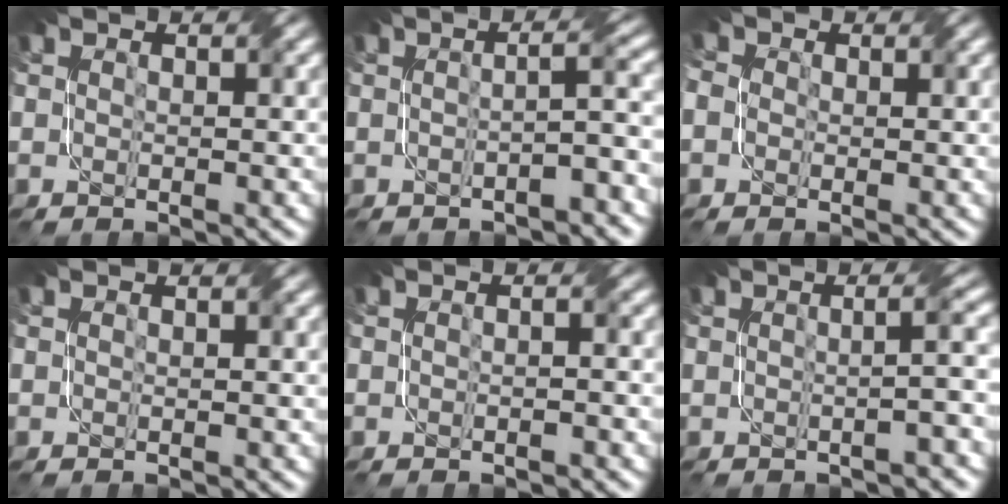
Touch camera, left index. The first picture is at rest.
{"total": 3.4, "force": [-1.6, 0.4, 2.9], "torque": [-0.034, 0.013, -0.032]}
{"total": 2.2, "force": [0.3, 2.1, 0.9], "torque": [-0.017, 0.017, -0.012]}
{"total": 0.0}
{"total": 0.9, "force": [-0.5, 0.0, 0.7], "torque": [-0.007, 0.003, -0.012]}
{"total": 3.1, "force": [-0.6, 0.7, 3.0], "torque": [-0.016, 0.015, -0.015]}